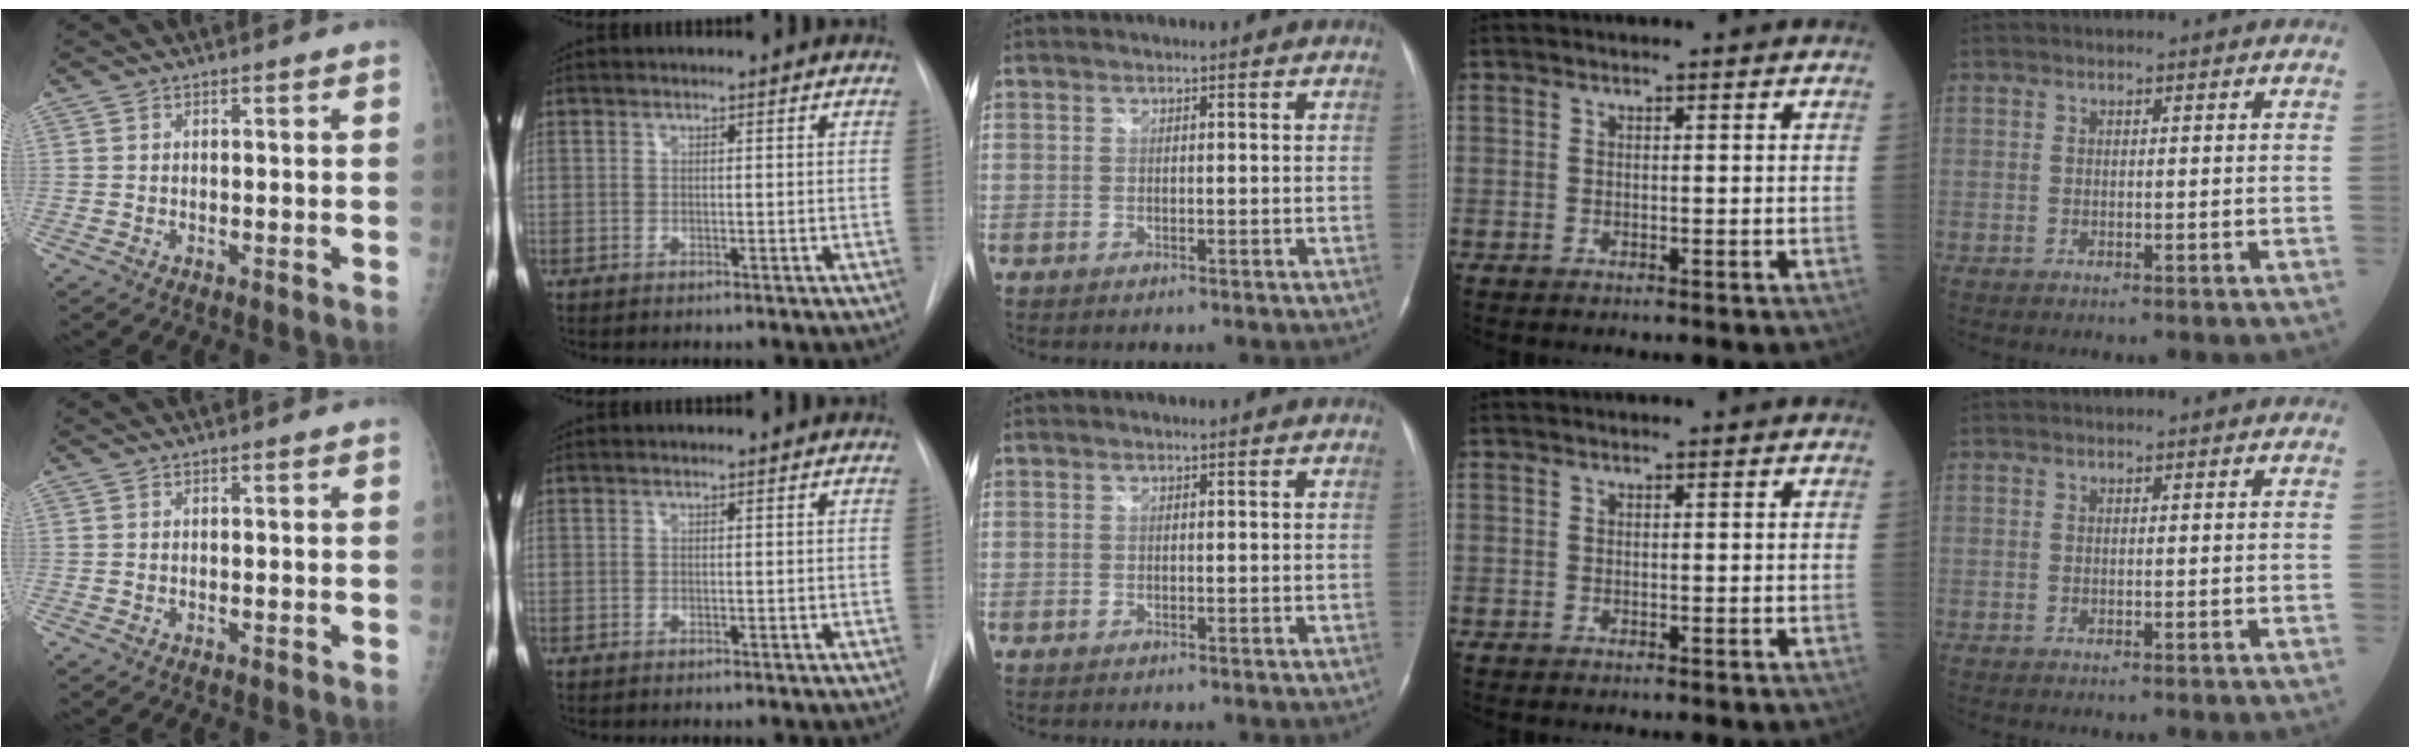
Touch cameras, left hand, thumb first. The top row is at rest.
{}